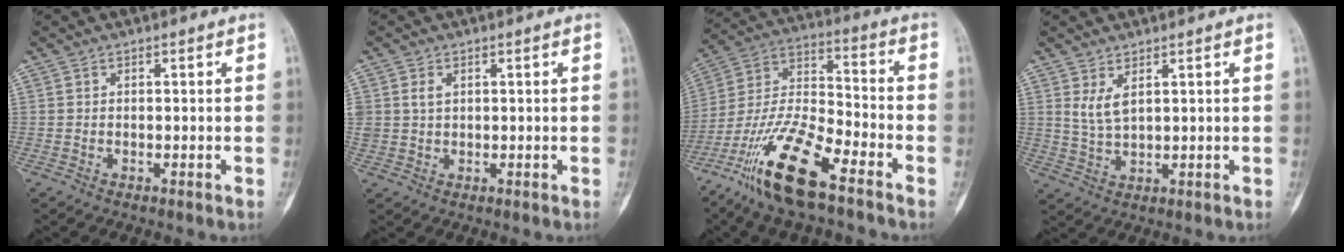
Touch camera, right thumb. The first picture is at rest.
{"total": 2.7, "force": [0.9, 2.0, 1.6], "torque": [-0.029, 0.000, 0.023]}
{"total": 17.3, "force": [-11.1, 4.6, 12.5], "torque": [-0.251, 0.060, -0.209]}
{"total": 4.1, "force": [1.9, 1.6, 3.2], "torque": [-0.064, -0.015, 0.047]}